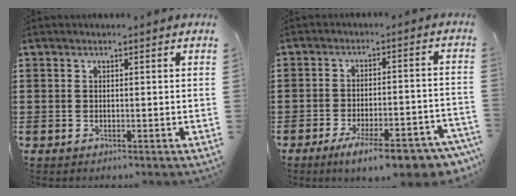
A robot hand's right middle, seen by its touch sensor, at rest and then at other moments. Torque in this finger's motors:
{"motor_torque": [2.14, 0.00, 0.38, 0.06]}